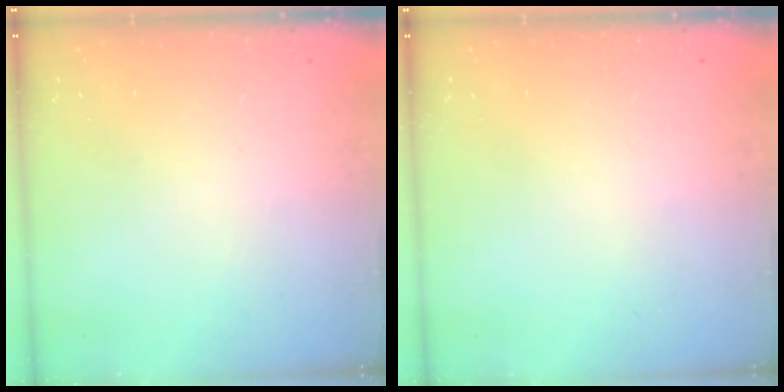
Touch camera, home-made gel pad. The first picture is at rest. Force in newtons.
{"total": 0.0}